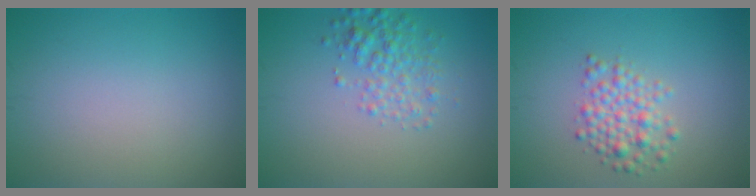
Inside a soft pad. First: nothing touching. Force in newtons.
{"total": 2.9, "press": 2.9, "slide": 0.0}
{"total": 3.0, "press": 3.0, "slide": 0.2}